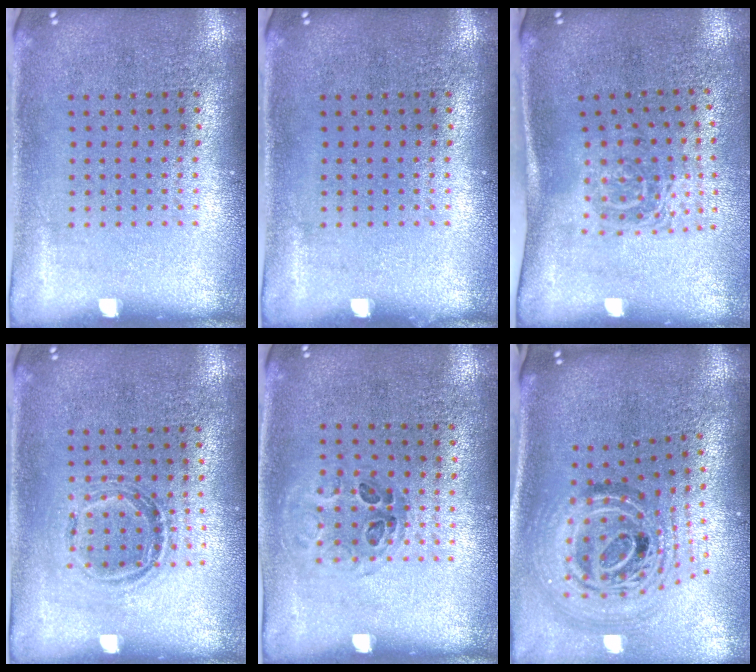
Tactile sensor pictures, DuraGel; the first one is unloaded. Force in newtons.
{"total": 0.0}
{"total": 1.7, "press": 1.1, "slide": 1.3}
{"total": 1.1, "press": 1.0, "slide": 0.4}
{"total": 1.0, "press": 0.7, "slide": 0.7}
{"total": 2.1, "press": 1.7, "slide": 1.3}